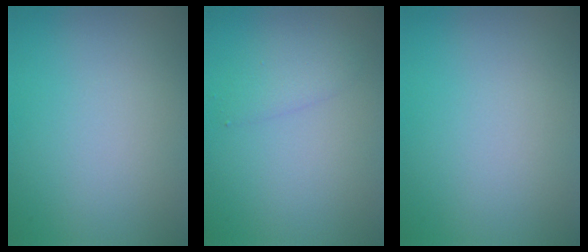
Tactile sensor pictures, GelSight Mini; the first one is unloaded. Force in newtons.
{"total": 1.5, "press": 1.5, "slide": 0.1}
{"total": 0.0}